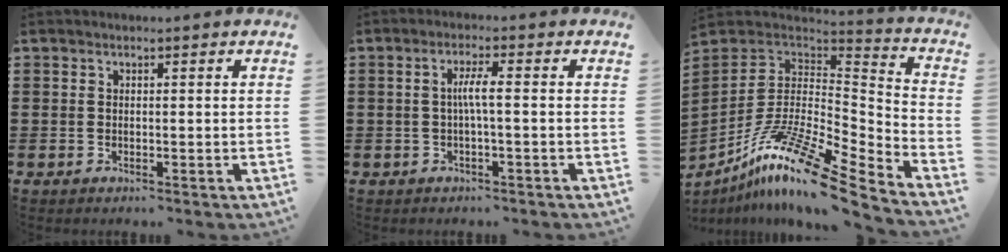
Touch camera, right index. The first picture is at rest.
{"total": 3.1, "force": [-0.2, 0.2, 3.1], "torque": [-0.059, 0.000, -0.008]}
{"total": 15.6, "force": [-10.3, 2.7, 11.3], "torque": [-0.222, 0.019, -0.194]}